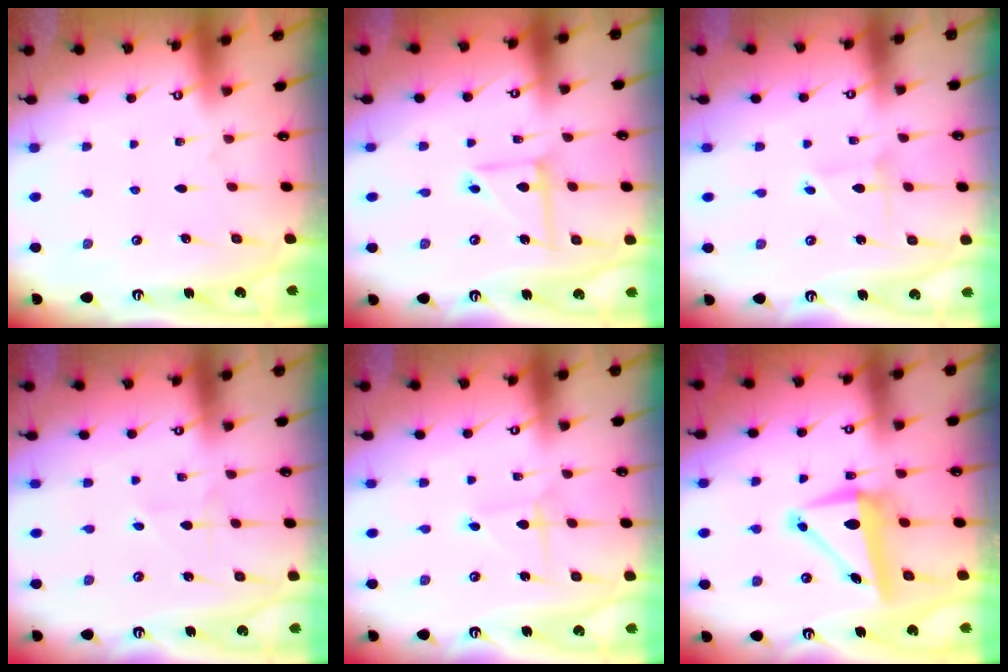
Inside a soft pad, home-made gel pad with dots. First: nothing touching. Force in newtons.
{"total": 7.8, "press": 7.8, "slide": 0.5}
{"total": 2.2, "press": 2.2, "slide": 0.1}
{"total": 1.6, "press": 1.6, "slide": 0.1}
{"total": 2.2, "press": 2.1, "slide": 0.3}
{"total": 8.8, "press": 8.5, "slide": 1.9}